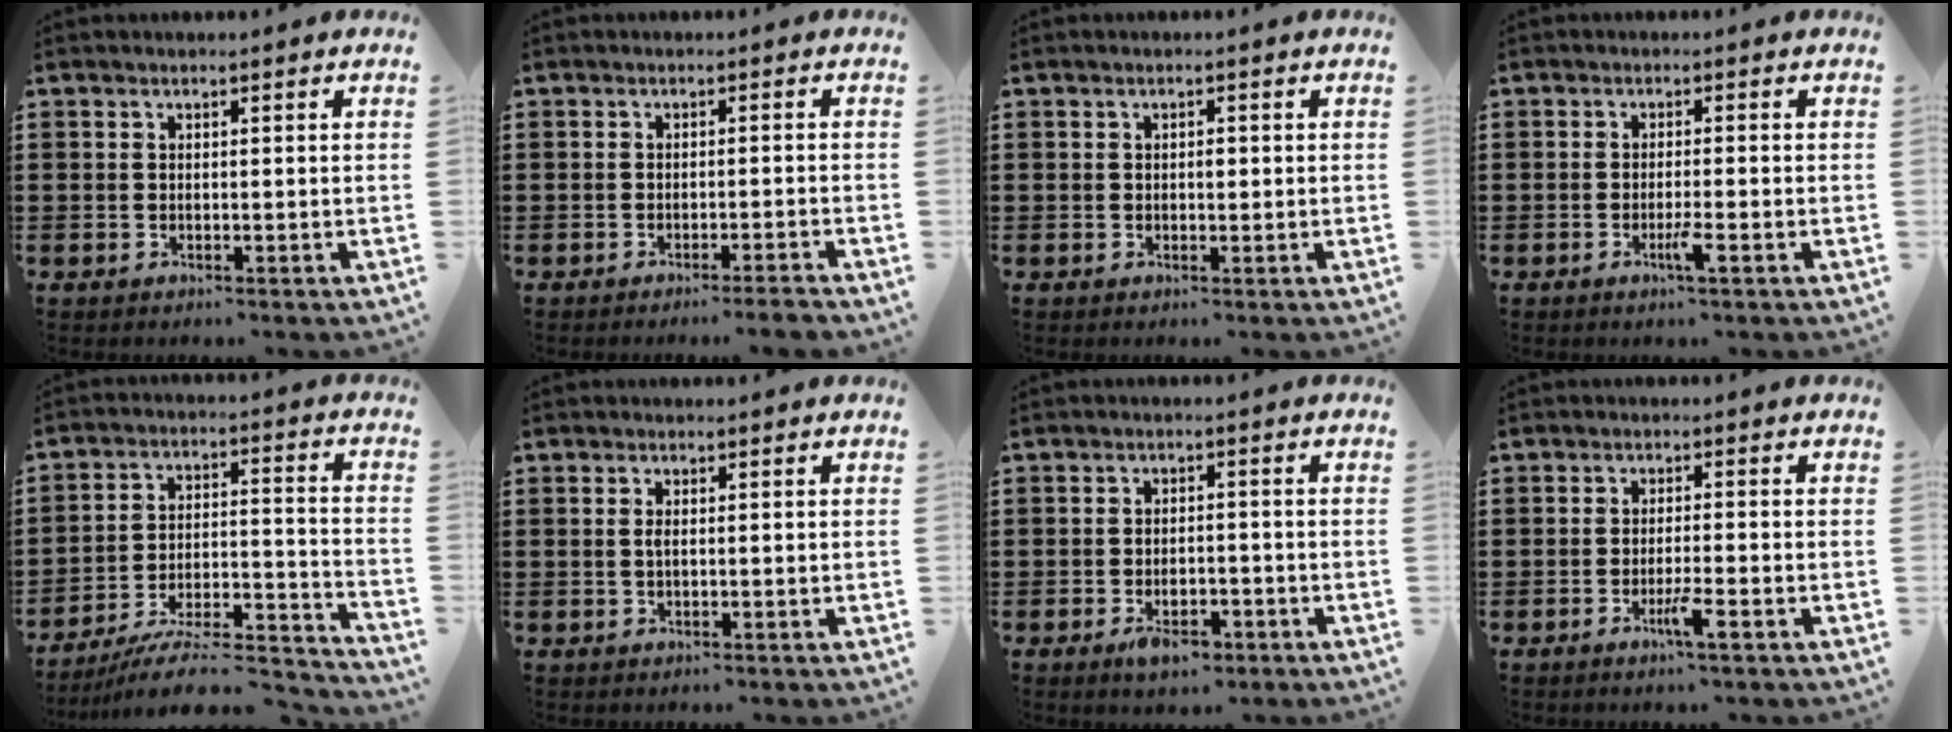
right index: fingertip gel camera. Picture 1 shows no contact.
{"total": 2.1, "force": [-1.8, -0.4, 1.0], "torque": [-0.016, -0.002, -0.035]}
{"total": 1.0, "force": [0.0, 0.5, 0.8], "torque": [-0.017, 0.001, -0.001]}
{"total": 2.7, "force": [-1.4, 0.0, 2.4], "torque": [-0.045, -0.008, -0.027]}
{"total": 8.2, "force": [-7.1, 1.8, 3.6], "torque": [-0.051, 0.010, -0.137]}
{"total": 1.4, "force": [0.1, 0.4, 1.3], "torque": [-0.027, 0.002, 0.000]}
{"total": 3.4, "force": [-2.2, 1.6, 2.0], "torque": [-0.032, 0.006, -0.040]}
{"total": 3.6, "force": [-2.0, 0.0, 3.0], "torque": [-0.055, -0.010, -0.035]}